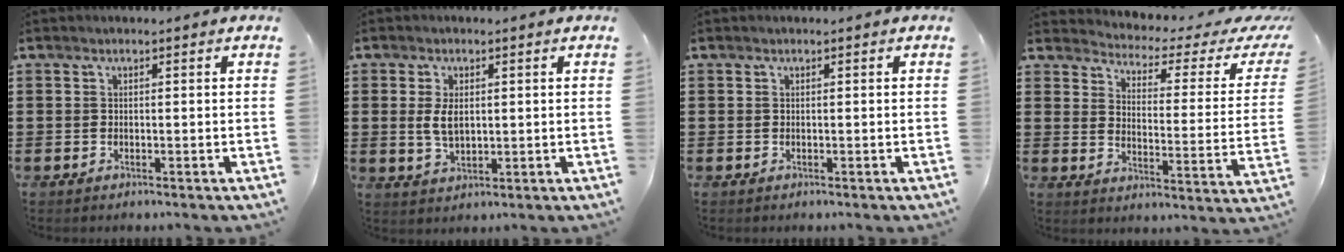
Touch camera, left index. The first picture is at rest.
{"total": 4.1, "force": [0.6, 2.3, 3.3], "torque": [-0.077, 0.005, 0.008]}
{"total": 0.0}
{"total": 2.8, "force": [2.3, 0.6, 1.4], "torque": [-0.037, -0.030, 0.029]}